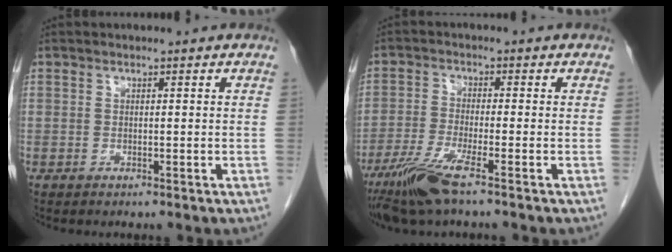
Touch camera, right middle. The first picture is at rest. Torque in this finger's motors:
{"motor_torque": [1.19, -0.94, 0.14, 0.10]}